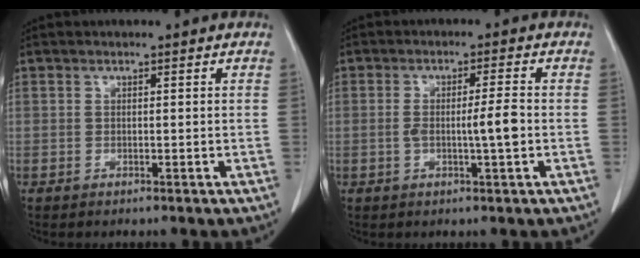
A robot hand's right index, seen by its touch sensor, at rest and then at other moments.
{"total": 4.7, "force": [-0.7, 0.0, 4.6], "torque": [-0.081, 0.000, -0.010]}